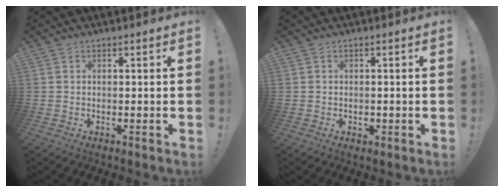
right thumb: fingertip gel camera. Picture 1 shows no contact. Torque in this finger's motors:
{"motor_torque": [0.09, 0.22, 0.17, -0.63, 0.00]}